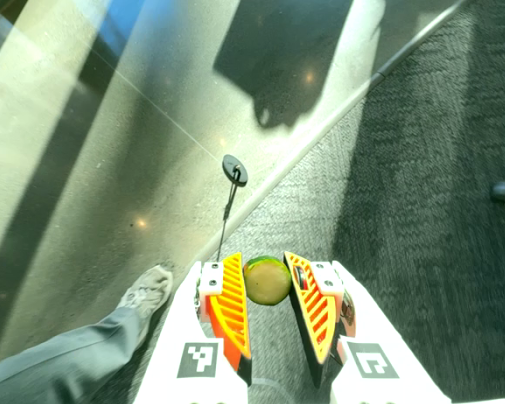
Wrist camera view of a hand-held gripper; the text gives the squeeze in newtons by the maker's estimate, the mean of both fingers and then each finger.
{"total": 8.1, "left": 7.9, "right": 8.4}